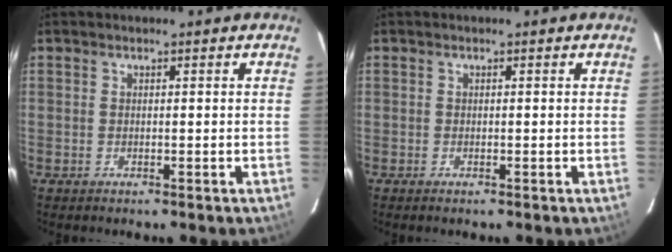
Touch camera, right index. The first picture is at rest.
{"total": 0.0}